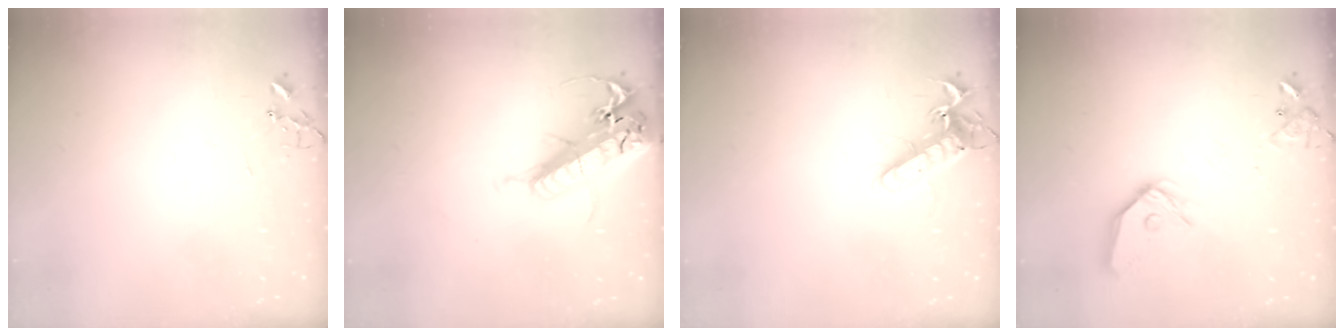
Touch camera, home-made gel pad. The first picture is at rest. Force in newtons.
{"total": 26.2, "press": 25.6, "slide": 5.5}
{"total": 13.2, "press": 13.2, "slide": 1.3}
{"total": 14.7, "press": 14.6, "slide": 1.9}